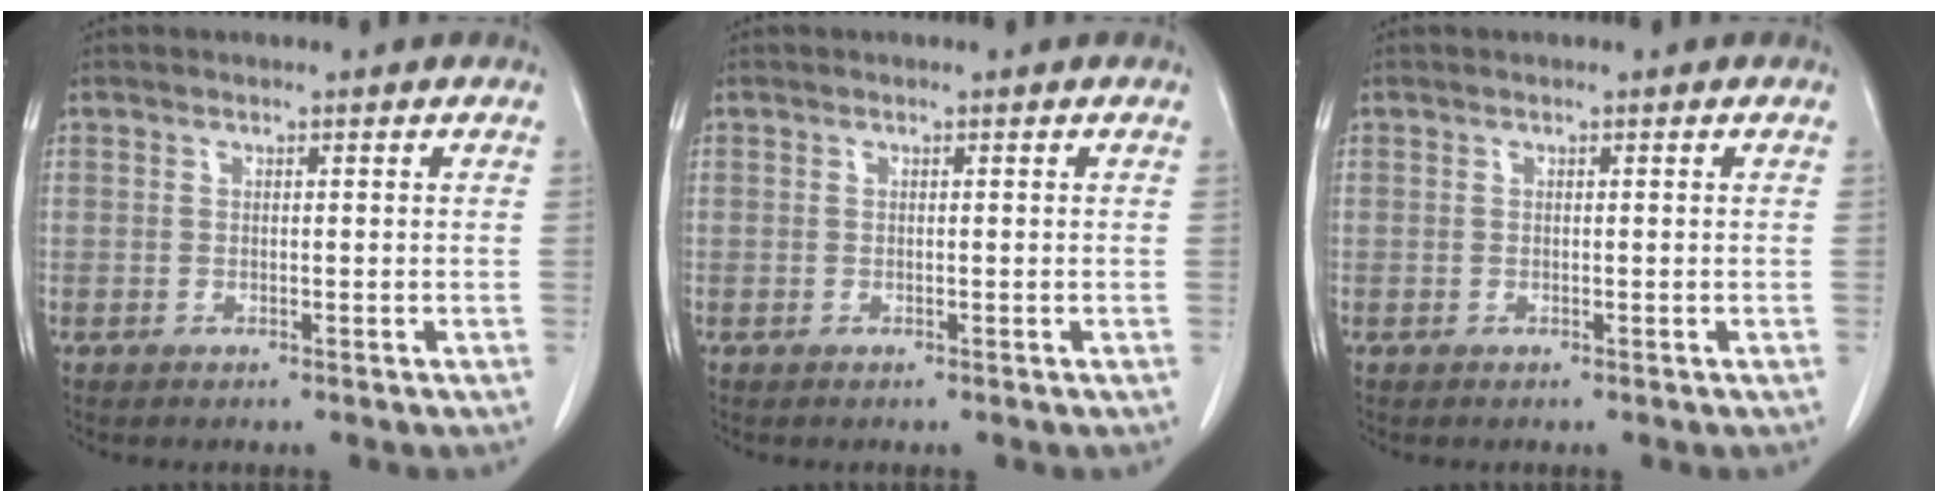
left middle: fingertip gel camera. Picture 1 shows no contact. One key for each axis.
{"total": 0.0}
{"total": 0.0}